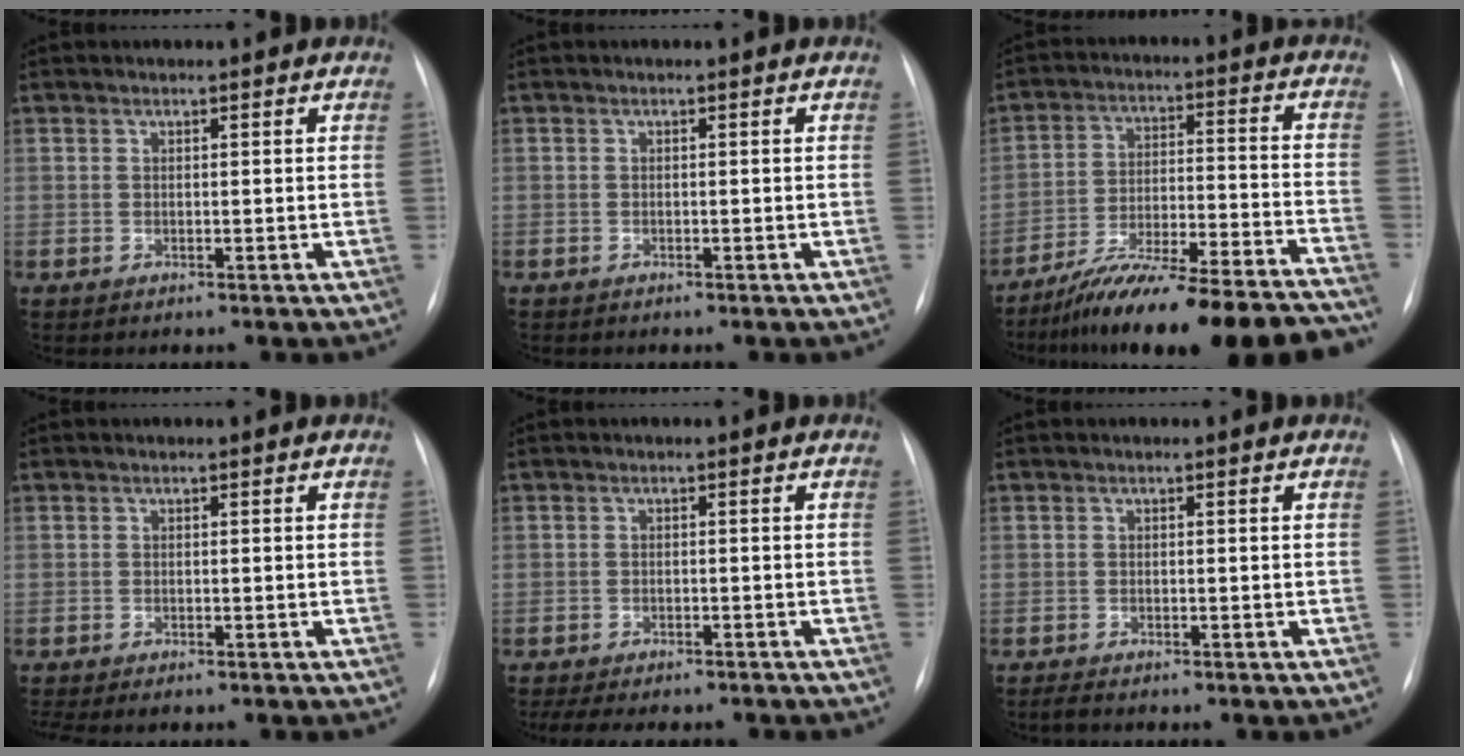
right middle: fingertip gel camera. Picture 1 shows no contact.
{"total": 0.6, "force": [-0.5, 0.3, 0.0], "torque": [-0.006, 0.003, -0.012]}
{"total": 23.8, "force": [-21.3, 1.3, 10.6], "torque": [-0.126, -0.007, -0.315]}
{"total": 2.9, "force": [-2.4, 0.6, 1.5], "torque": [-0.018, -0.007, -0.032]}
{"total": 9.5, "force": [-8.1, 3.0, 4.0], "torque": [-0.065, -0.005, -0.101]}
{"total": 1.1, "force": [-1.0, 0.1, 0.5], "torque": [-0.013, -0.004, -0.017]}